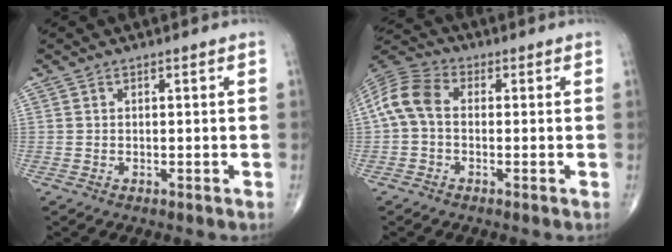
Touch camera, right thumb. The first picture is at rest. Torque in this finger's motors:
{"motor_torque": [0.07, 0.13, 0.37, -0.19, 0.06]}